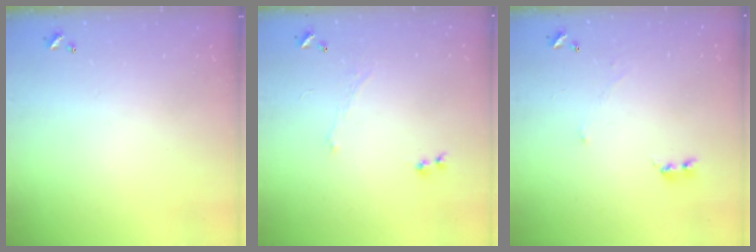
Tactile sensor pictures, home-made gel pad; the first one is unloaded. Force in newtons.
{"total": 1.2, "press": 1.0, "slide": 0.8}
{"total": 0.0}